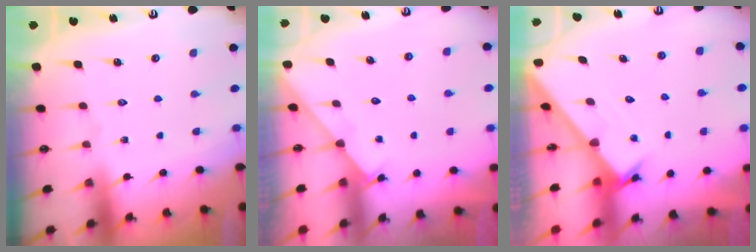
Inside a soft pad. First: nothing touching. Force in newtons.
{"total": 2.3, "press": 2.3, "slide": 0.4}
{"total": 1.8, "press": 1.8, "slide": 0.1}